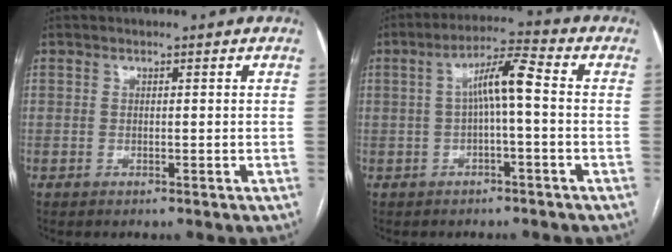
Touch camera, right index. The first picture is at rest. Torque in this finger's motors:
{"motor_torque": [0.46, -0.05, 0.24, 0.10]}